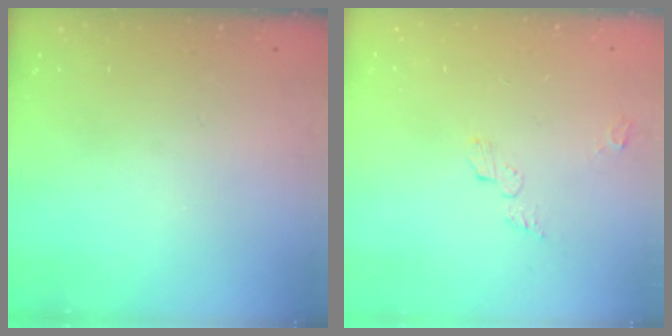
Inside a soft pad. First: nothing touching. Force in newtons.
{"total": 3.6, "press": 3.6, "slide": 0.0}